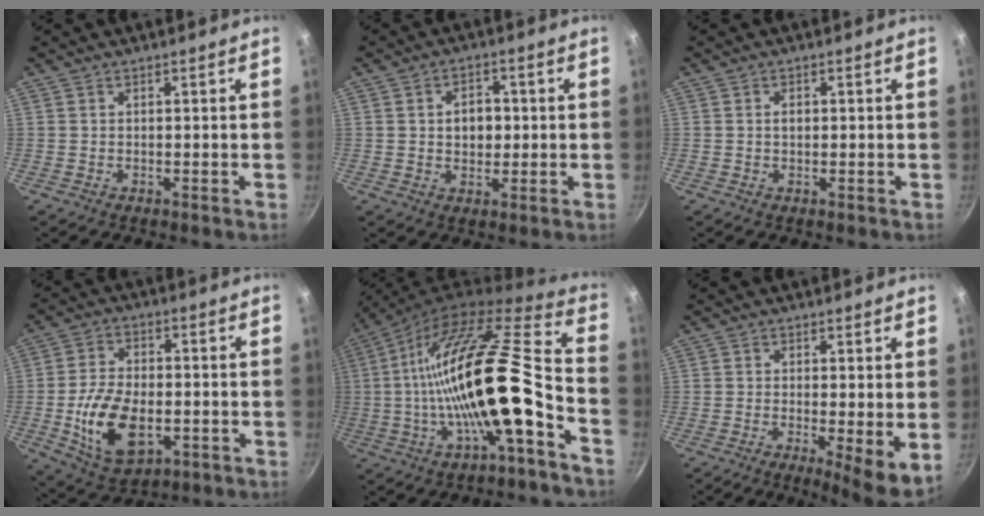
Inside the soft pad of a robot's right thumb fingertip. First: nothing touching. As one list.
[{"total": 5.6, "force": [0.4, 4.2, 3.7], "torque": [-0.034, 0.005, 0.005]}, {"total": 1.3, "force": [0.1, 0.9, 1.0], "torque": [-0.013, 0.003, 0.003]}, {"total": 14.3, "force": [-3.1, 8.4, 11.2], "torque": [-0.194, 0.007, -0.047]}, {"total": 20.5, "force": [-6.2, 4.7, 18.9], "torque": [-0.290, 0.046, -0.110]}, {"total": 7.1, "force": [-0.7, 1.5, 6.9], "torque": [-0.092, -0.023, -0.008]}]